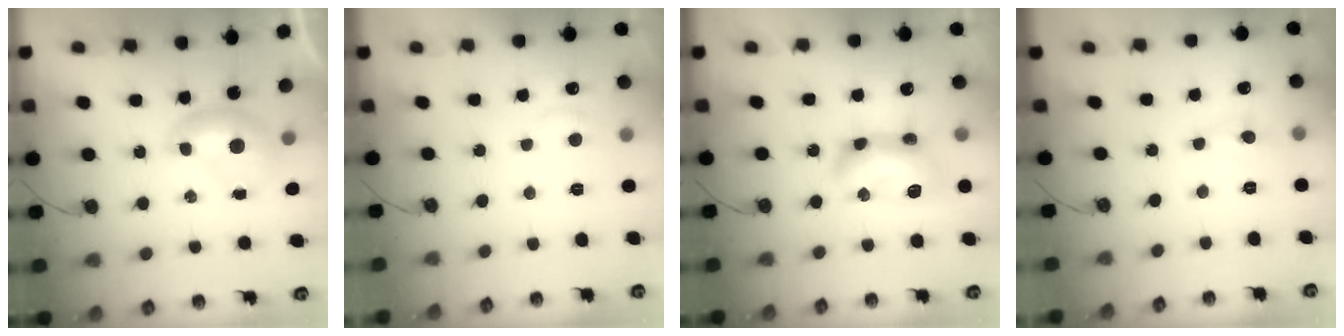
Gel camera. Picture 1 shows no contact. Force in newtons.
{"total": 0.9, "press": 0.5, "slide": 0.8}
{"total": 11.5, "press": 11.5, "slide": 0.6}
{"total": 0.6, "press": 0.5, "slide": 0.3}